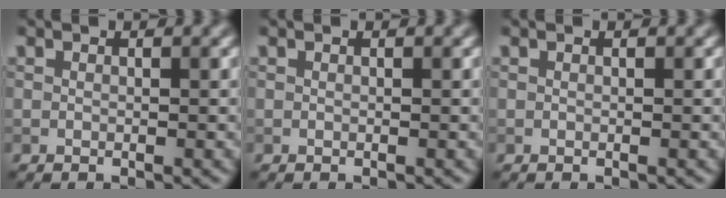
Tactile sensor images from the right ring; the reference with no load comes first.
{"total": 0.0}
{"total": 0.0}